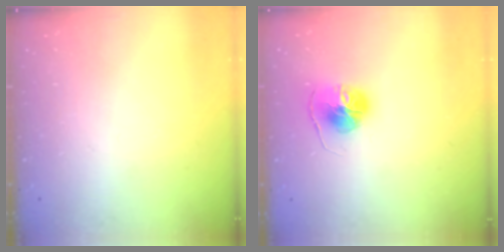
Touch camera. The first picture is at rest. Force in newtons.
{"total": 7.7, "press": 7.6, "slide": 0.6}